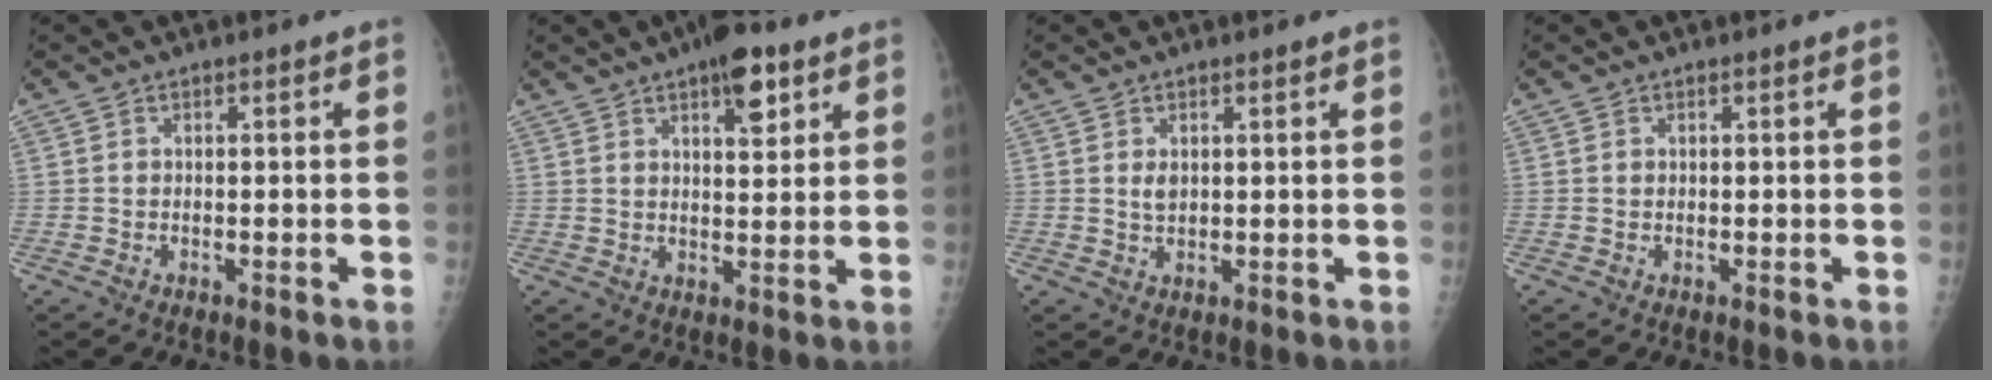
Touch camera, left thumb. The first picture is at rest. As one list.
[{"total": 8.1, "force": [4.6, 3.1, 6.0], "torque": [-0.069, -0.018, 0.063]}, {"total": 1.8, "force": [0.8, 0.9, 1.3], "torque": [-0.020, -0.007, 0.018]}, {"total": 0.0}]